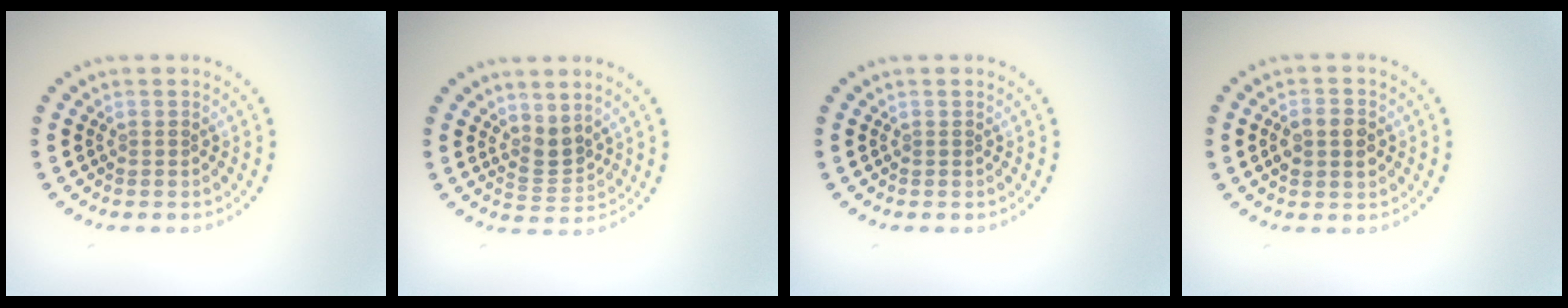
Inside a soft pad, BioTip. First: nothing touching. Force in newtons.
{"total": 2.3, "press": 1.6, "slide": 1.6}
{"total": 0.0}
{"total": 3.0, "press": 3.0, "slide": 0.1}